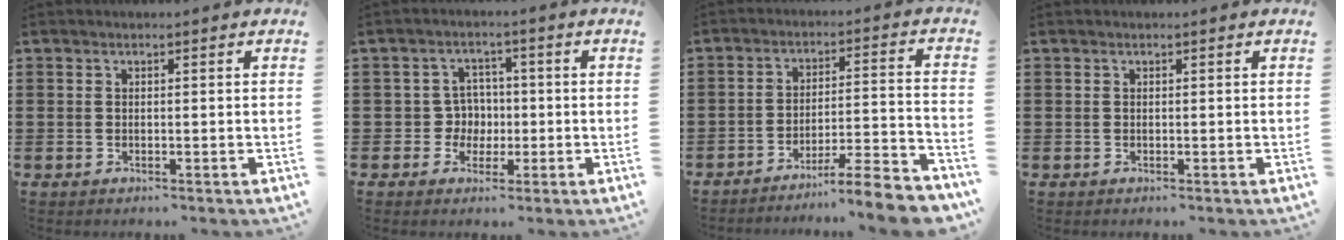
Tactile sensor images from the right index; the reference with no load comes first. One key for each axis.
{"total": 4.3, "fx": -0.5, "fy": 4.0, "fz": 1.4, "tx": -0.042, "ty": 0.009, "tz": -0.010}
{"total": 7.7, "fx": -6.9, "fy": 0.0, "fz": 3.4, "tx": -0.046, "ty": -0.001, "tz": -0.133}
{"total": 0.0}